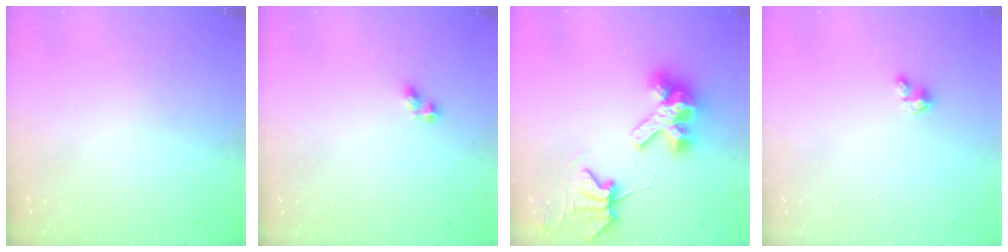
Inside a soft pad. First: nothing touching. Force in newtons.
{"total": 2.8, "press": 2.8, "slide": 0.3}
{"total": 9.1, "press": 9.0, "slide": 1.3}
{"total": 2.7, "press": 2.7, "slide": 0.2}